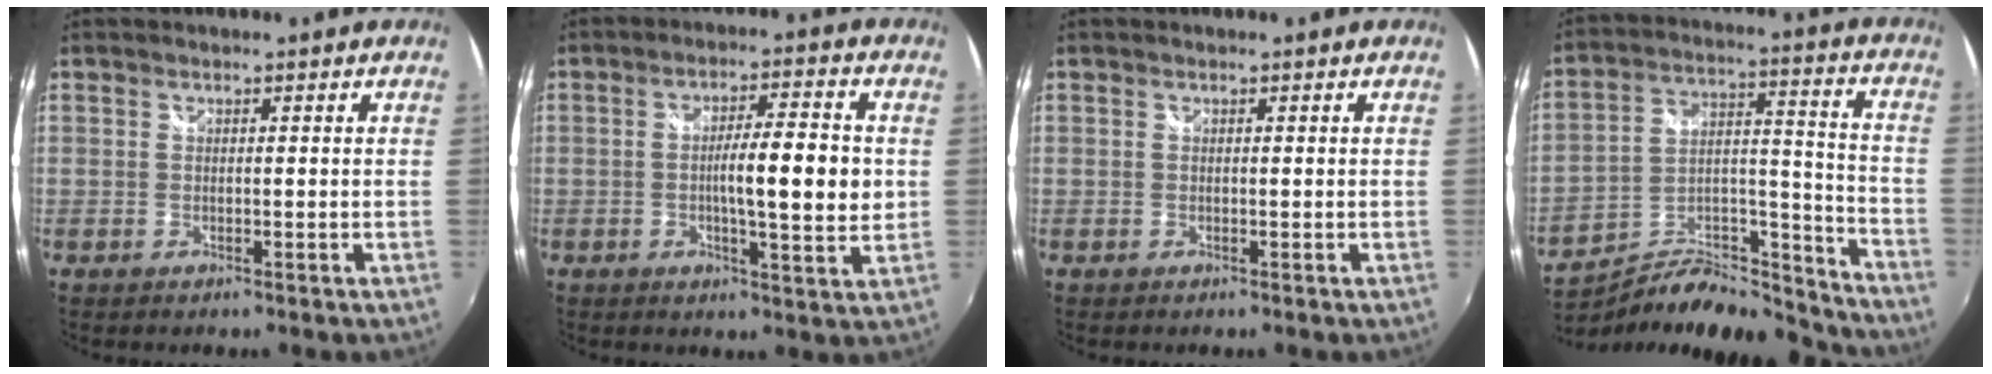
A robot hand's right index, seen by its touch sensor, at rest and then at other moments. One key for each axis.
{"total": 10.0, "fx": -0.1, "fy": 1.3, "fz": 9.9, "tx": -0.161, "ty": -0.003, "tz": 0.000}
{"total": 0.0}
{"total": 18.6, "fx": -15.9, "fy": 5.8, "fz": 7.7, "tx": -0.121, "ty": 0.037, "tz": -0.235}